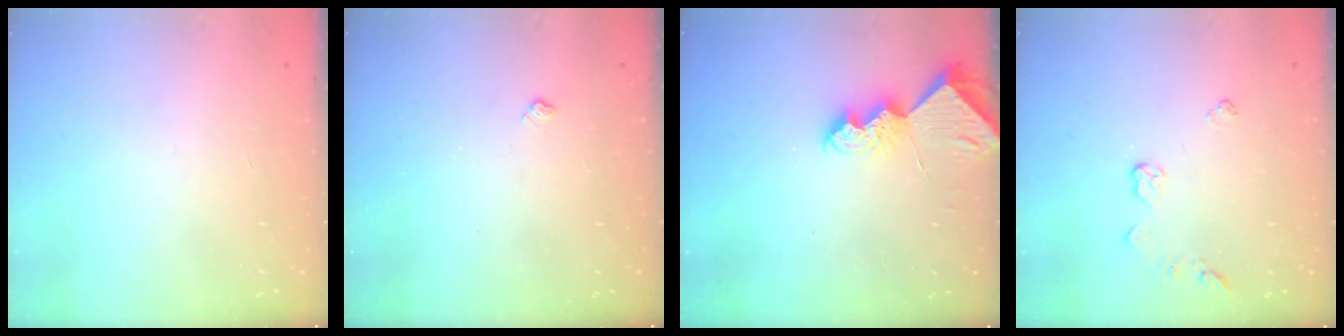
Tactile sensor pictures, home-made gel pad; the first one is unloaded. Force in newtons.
{"total": 3.1, "press": 3.1, "slide": 0.4}
{"total": 7.2, "press": 7.2, "slide": 0.6}
{"total": 5.1, "press": 5.1, "slide": 0.6}